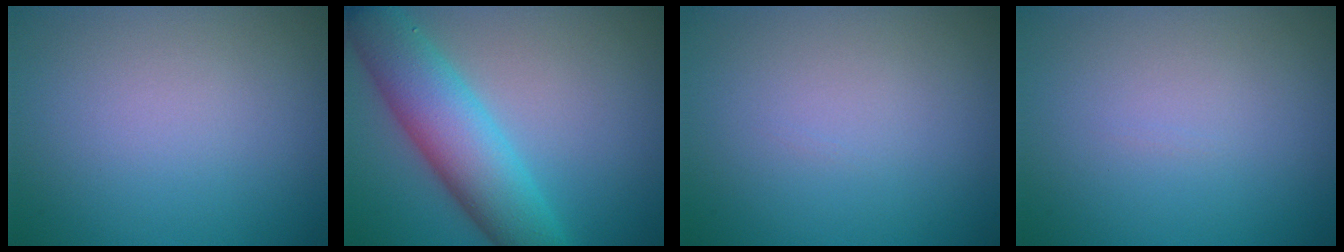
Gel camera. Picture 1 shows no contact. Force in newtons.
{"total": 8.0, "press": 8.0, "slide": 0.1}
{"total": 0.0}
{"total": 0.0}